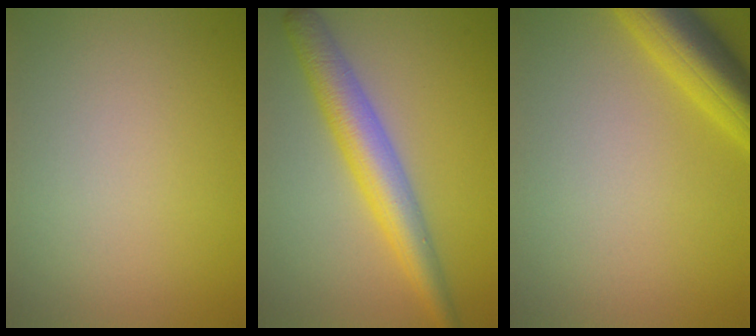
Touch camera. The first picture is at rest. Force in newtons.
{"total": 5.6, "press": 5.6, "slide": 0.1}
{"total": 5.9, "press": 5.9, "slide": 0.4}